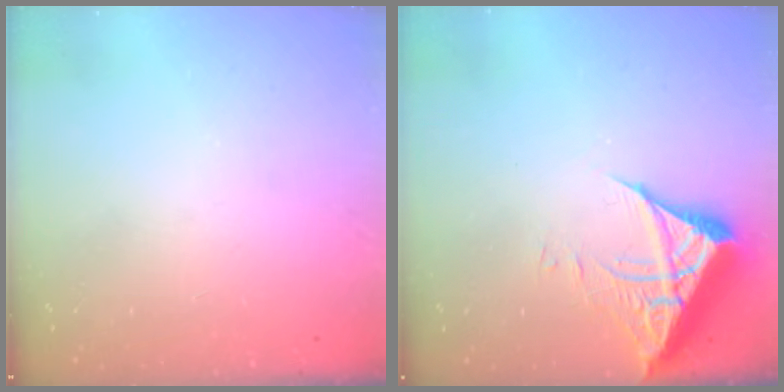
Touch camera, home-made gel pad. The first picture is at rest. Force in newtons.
{"total": 7.2, "press": 7.2, "slide": 0.6}